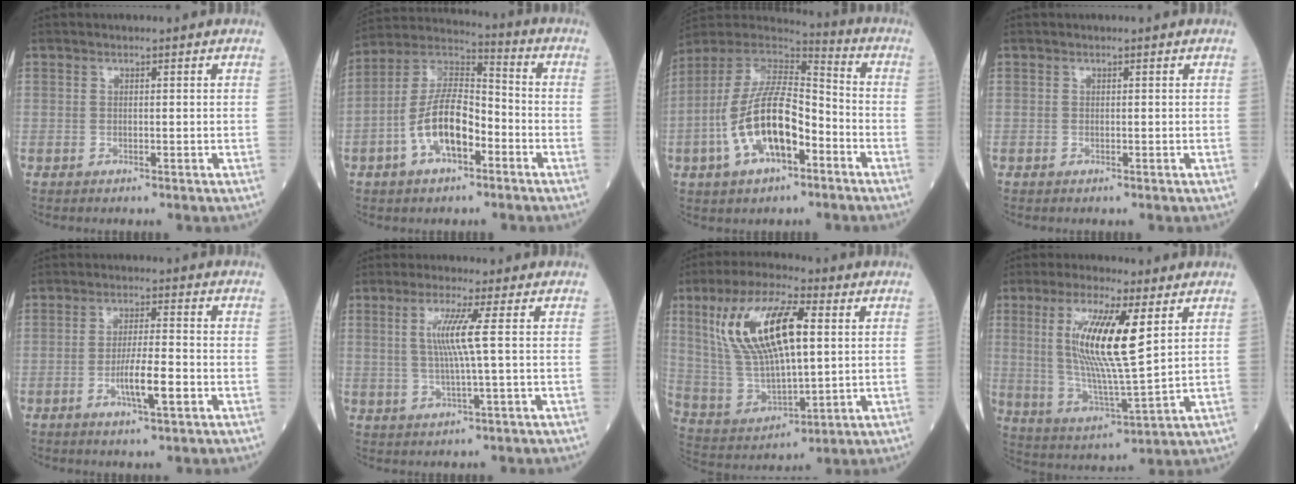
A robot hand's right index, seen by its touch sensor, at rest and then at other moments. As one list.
[{"total": 11.9, "force": [-4.2, 4.9, 10.0], "torque": [-0.207, 0.020, -0.080]}, {"total": 15.3, "force": [-5.2, 6.0, 13.1], "torque": [-0.266, 0.015, -0.090]}, {"total": 0.0}, {"total": 6.0, "force": [-2.1, 0.5, 5.6], "torque": [-0.102, -0.003, -0.034]}, {"total": 5.7, "force": [1.1, -1.0, 5.5], "torque": [-0.114, -0.002, 0.026]}, {"total": 17.0, "force": [5.0, 5.3, 15.4], "torque": [-0.318, 0.016, 0.100]}, {"total": 13.9, "force": [4.2, 1.4, 13.2], "torque": [-0.270, -0.007, 0.080]}]